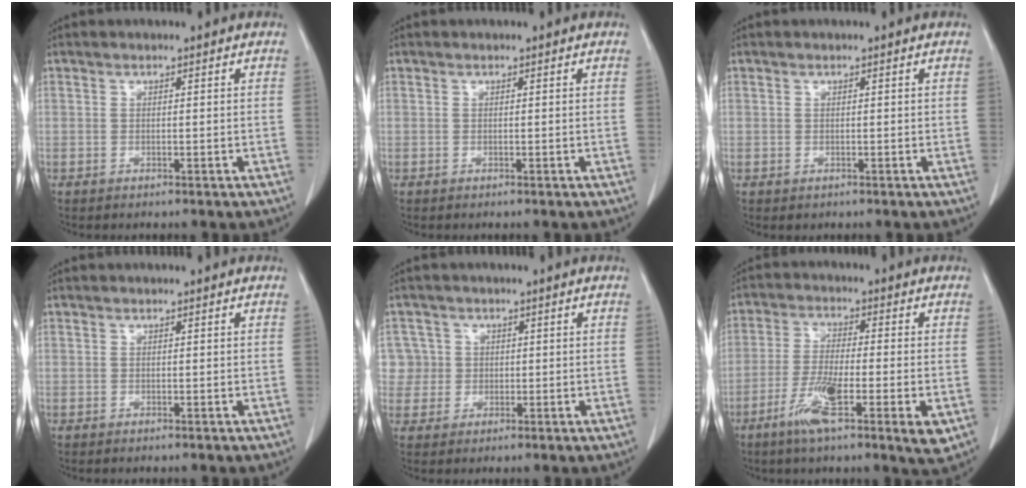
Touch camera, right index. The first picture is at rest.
{"total": 0.0}
{"total": 0.5, "force": [0.0, 0.5, 0.0], "torque": [0.003, 0.004, -0.002]}
{"total": 0.0}
{"total": 4.4, "force": [0.8, 4.3, -0.4], "torque": [0.027, 0.013, 0.015]}
{"total": 11.1, "force": [-4.6, 1.3, 10.0], "torque": [-0.172, -0.020, -0.079]}